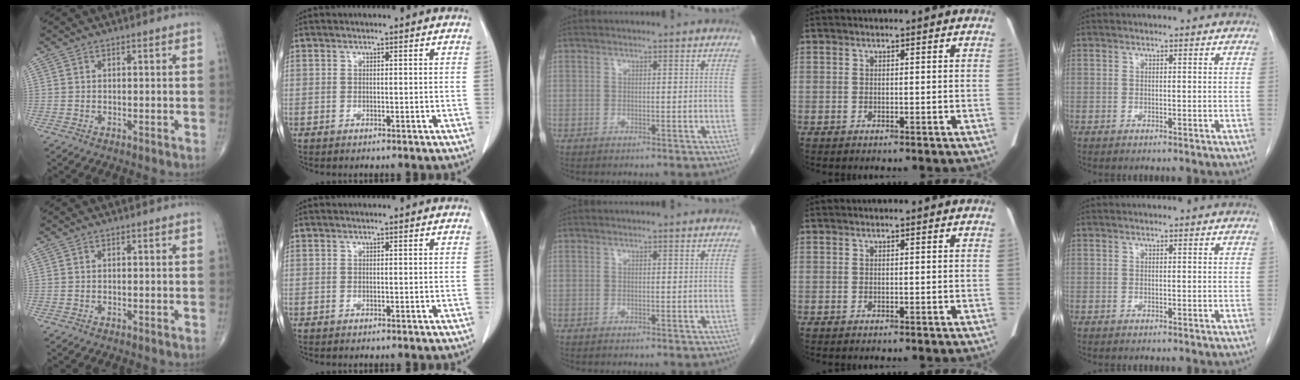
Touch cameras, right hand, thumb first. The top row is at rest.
{}